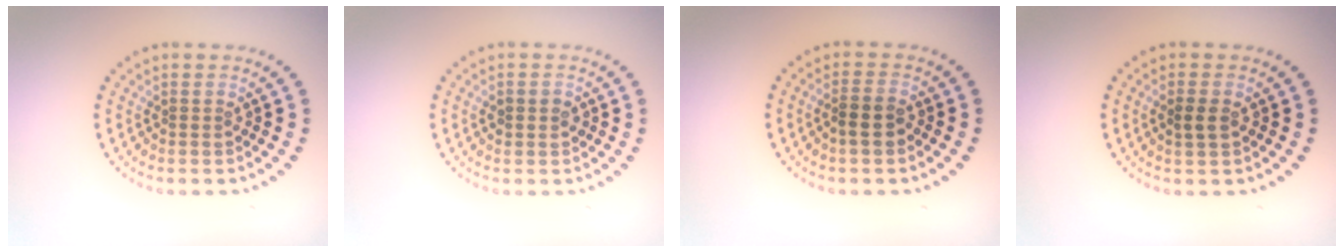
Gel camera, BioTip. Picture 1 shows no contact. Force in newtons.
{"total": 1.3, "press": 1.3, "slide": 0.1}
{"total": 2.0, "press": 1.8, "slide": 0.8}
{"total": 1.6, "press": 1.6, "slide": 0.2}